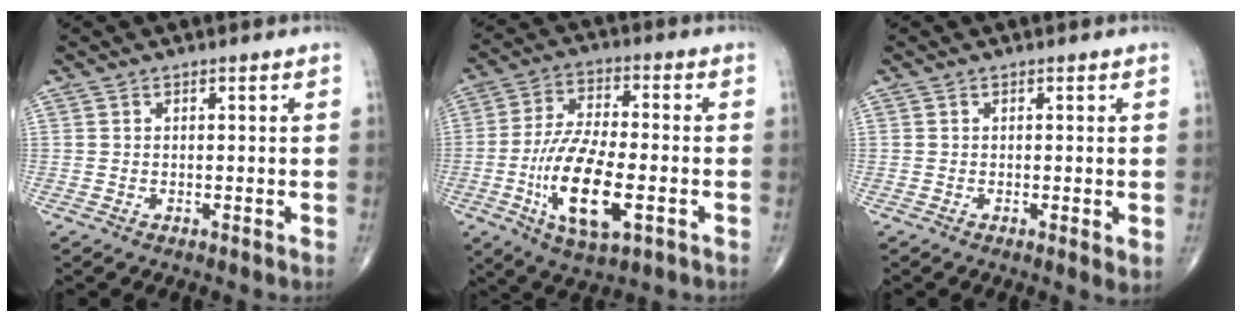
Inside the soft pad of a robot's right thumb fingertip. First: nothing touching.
{"total": 15.6, "force": [-4.3, 6.0, 13.7], "torque": [-0.262, 0.007, -0.073]}
{"total": 2.1, "force": [-0.2, 0.4, 2.0], "torque": [-0.034, -0.010, -0.005]}